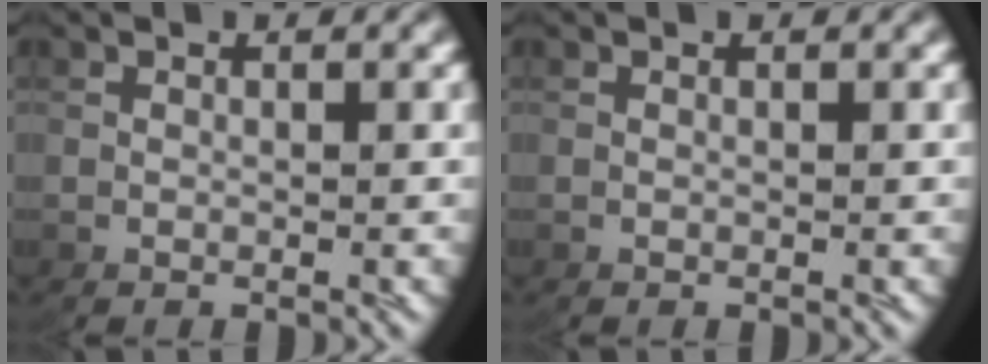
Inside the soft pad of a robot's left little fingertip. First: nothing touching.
{"total": 0.0}